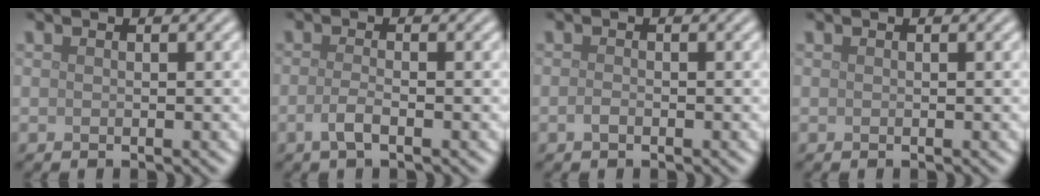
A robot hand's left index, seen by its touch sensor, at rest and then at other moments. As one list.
[{"total": 1.9, "force": [-0.8, 0.6, 1.6], "torque": [-0.033, 0.001, -0.021]}, {"total": 0.7, "force": [-0.4, 0.3, 0.5], "torque": [-0.012, -0.001, -0.008]}, {"total": 0.0}]